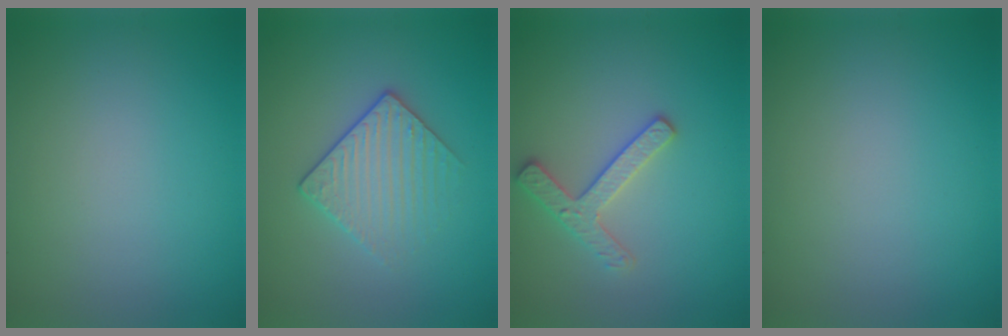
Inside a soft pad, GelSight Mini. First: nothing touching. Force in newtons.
{"total": 2.9, "press": 2.6, "slide": 1.2}
{"total": 2.6, "press": 2.6, "slide": 0.3}
{"total": 0.0}